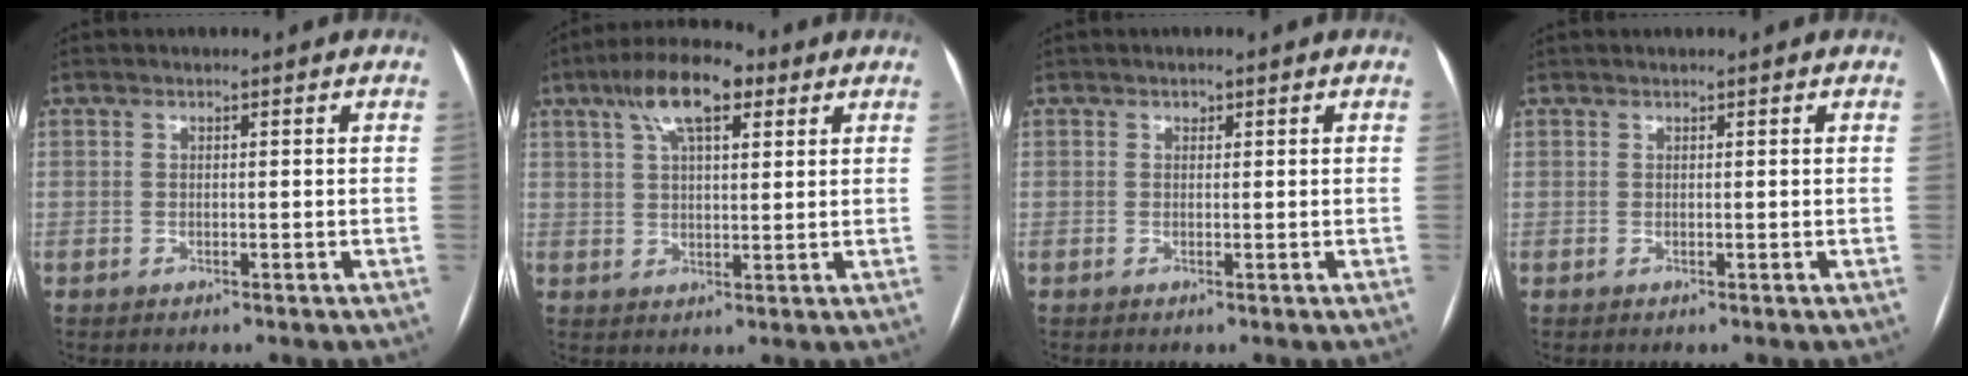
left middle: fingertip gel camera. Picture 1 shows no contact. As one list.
[{"total": 9.9, "force": [5.1, 3.3, 7.7], "torque": [-0.141, 0.027, 0.086]}, {"total": 0.5, "force": [0.3, 0.4, 0.2], "torque": [-0.001, -0.001, 0.003]}, {"total": 0.0}]